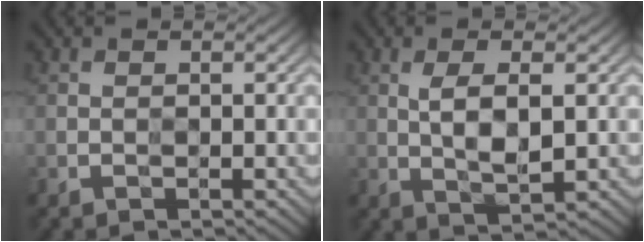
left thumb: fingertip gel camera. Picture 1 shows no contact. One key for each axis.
{"total": 4.5, "fx": 0.7, "fy": 1.5, "fz": 4.2, "tx": -0.089, "ty": -0.004, "tz": 0.017}